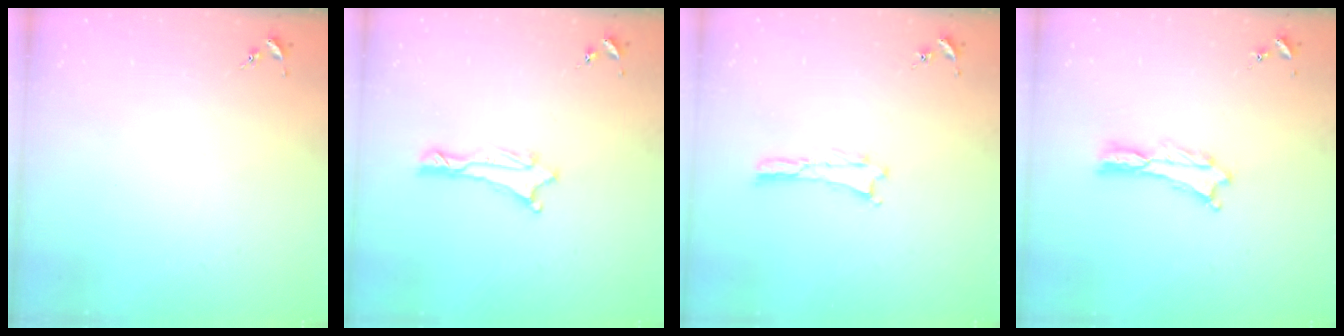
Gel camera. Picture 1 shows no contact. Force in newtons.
{"total": 1.0, "press": 1.0, "slide": 0.2}
{"total": 0.0}
{"total": 0.0}